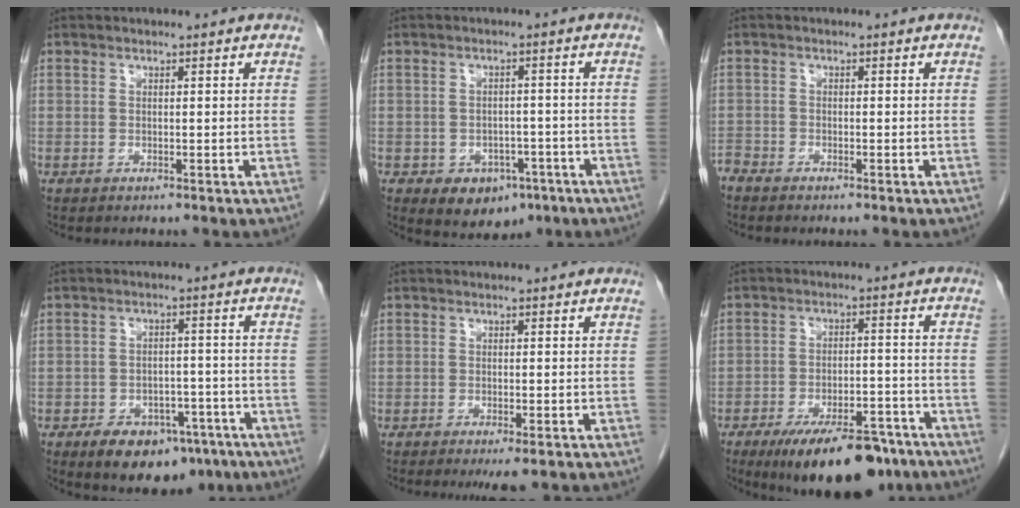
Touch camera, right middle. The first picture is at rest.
{"total": 6.9, "force": [-3.6, 5.0, 3.2], "torque": [-0.038, 0.005, -0.040]}
{"total": 1.6, "force": [-1.6, 0.3, 0.2], "torque": [-0.002, -0.003, -0.030]}
{"total": 11.3, "force": [-7.3, 6.4, 5.8], "torque": [-0.068, 0.014, -0.101]}
{"total": 2.9, "force": [-1.9, 0.5, 2.2], "torque": [-0.029, -0.008, -0.026]}
{"total": 14.8, "force": [-11.0, 4.9, 8.7], "torque": [-0.110, 0.005, -0.168]}